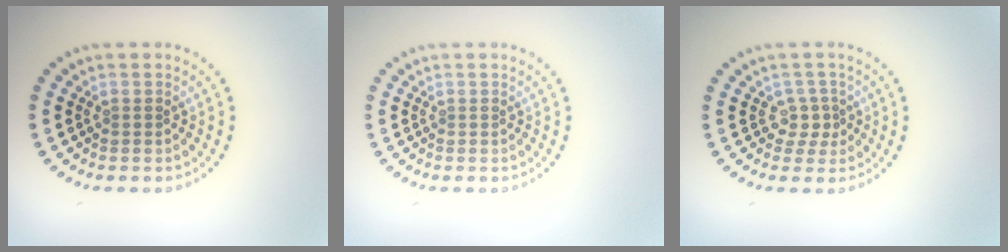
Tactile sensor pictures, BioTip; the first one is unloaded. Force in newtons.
{"total": 0.0}
{"total": 1.7, "press": 1.2, "slide": 1.2}